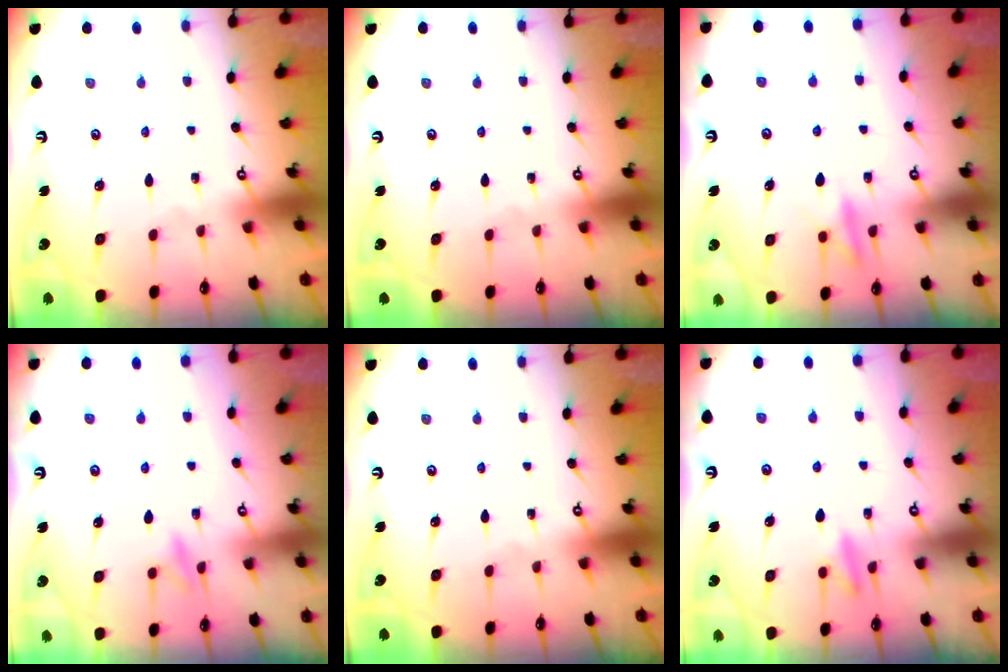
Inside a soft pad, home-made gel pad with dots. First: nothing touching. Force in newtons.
{"total": 0.0}
{"total": 9.5, "press": 9.4, "slide": 1.2}
{"total": 8.7, "press": 8.7, "slide": 0.9}
{"total": 0.0}
{"total": 7.7, "press": 7.6, "slide": 1.1}